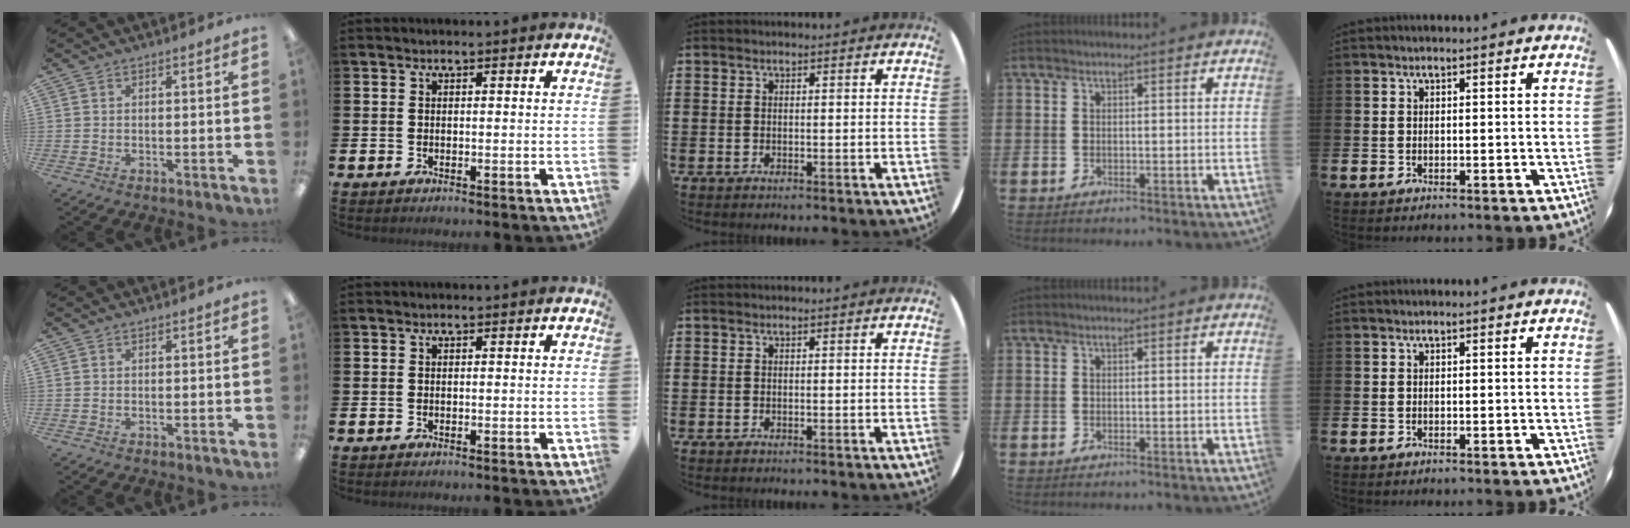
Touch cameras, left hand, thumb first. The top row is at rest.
{}